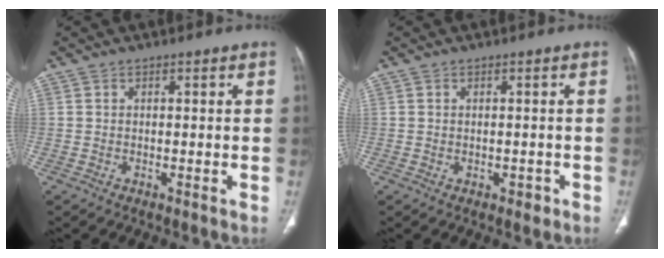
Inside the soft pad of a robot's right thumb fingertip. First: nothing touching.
{"total": 1.3, "force": [-0.4, 1.0, 0.8], "torque": [-0.009, 0.004, 0.000]}